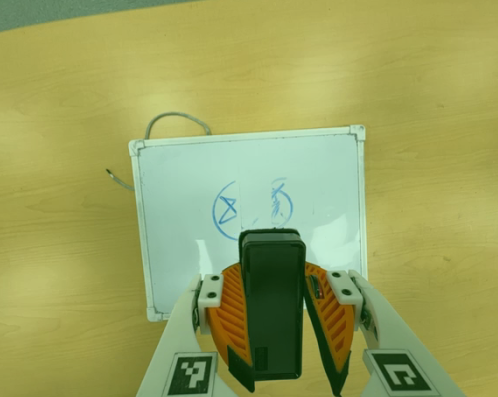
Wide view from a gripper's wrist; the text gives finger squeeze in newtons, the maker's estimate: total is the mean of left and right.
{"total": 8.1, "left": 7.8, "right": 8.4}